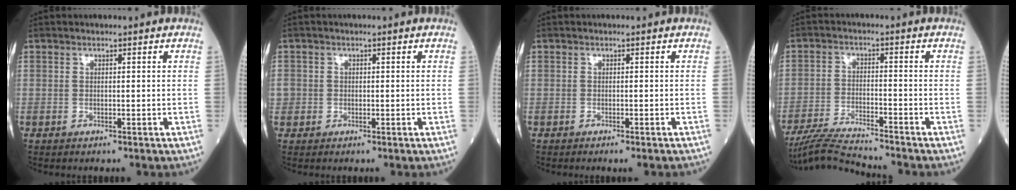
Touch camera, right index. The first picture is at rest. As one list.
[{"total": 1.8, "force": [-0.2, 1.8, 0.4], "torque": [-0.004, 0.005, -0.005]}, {"total": 2.0, "force": [-1.6, -0.2, 1.1], "torque": [-0.010, -0.003, -0.022]}, {"total": 8.4, "force": [-8.0, -1.3, 2.3], "torque": [-0.040, -0.021, -0.145]}]